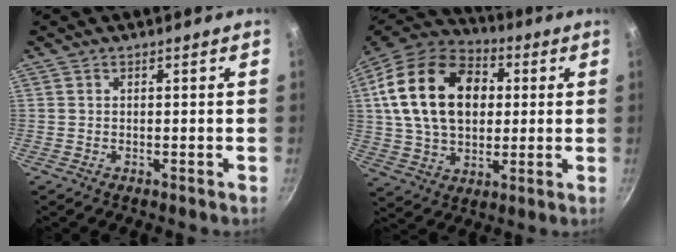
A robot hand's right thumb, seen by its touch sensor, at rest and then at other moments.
{"total": 23.3, "force": [4.5, 16.2, 16.1], "torque": [-0.266, 0.015, 0.074]}